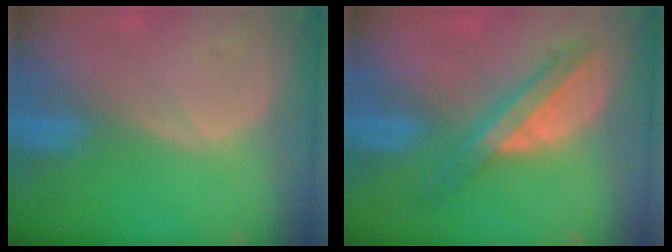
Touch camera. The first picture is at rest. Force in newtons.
{"total": 5.7, "press": 5.6, "slide": 1.3}